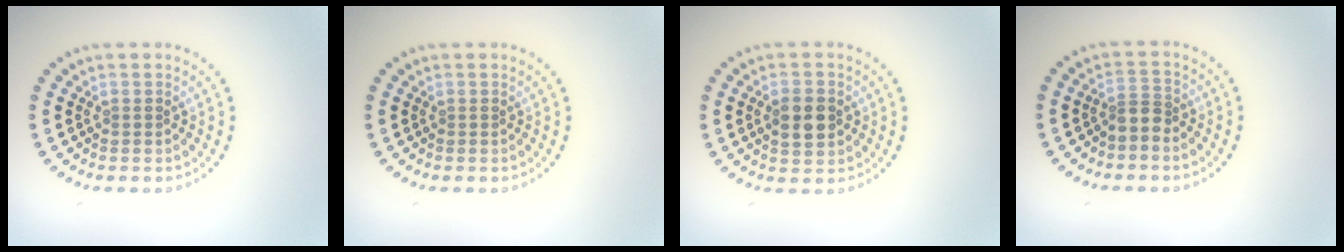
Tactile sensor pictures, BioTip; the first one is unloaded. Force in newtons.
{"total": 0.0}
{"total": 3.1, "press": 3.1, "slide": 0.0}
{"total": 2.0, "press": 1.5, "slide": 1.3}